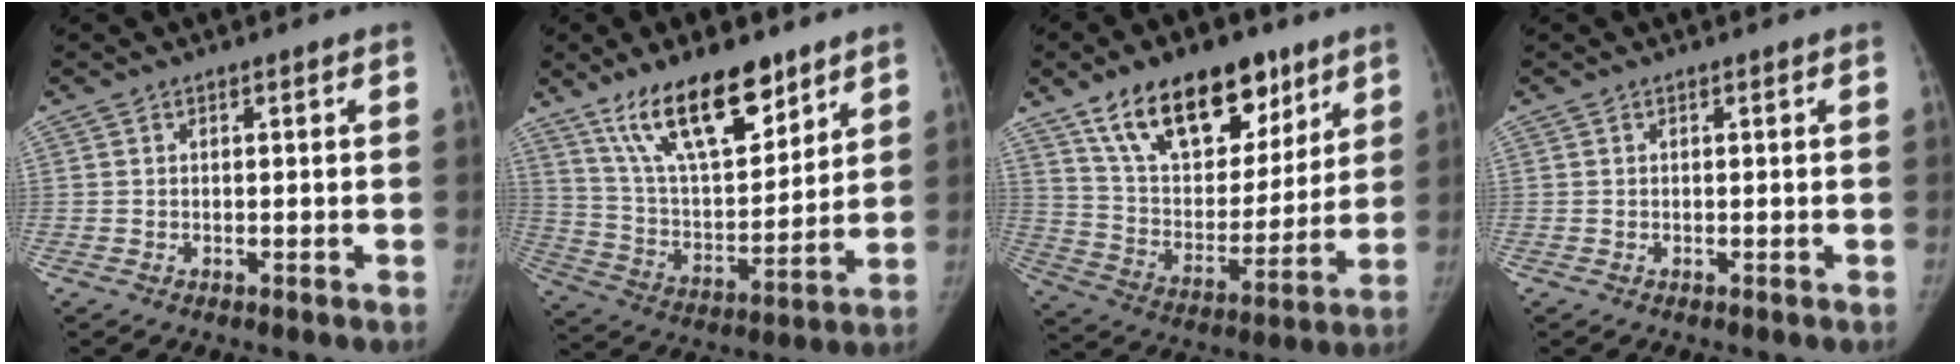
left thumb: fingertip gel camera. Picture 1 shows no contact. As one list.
[{"total": 19.8, "force": [13.1, 7.8, 12.6], "torque": [-0.181, -0.065, 0.243]}, {"total": 23.1, "force": [14.2, 12.2, 13.5], "torque": [-0.176, -0.045, 0.248]}, {"total": 0.0}]